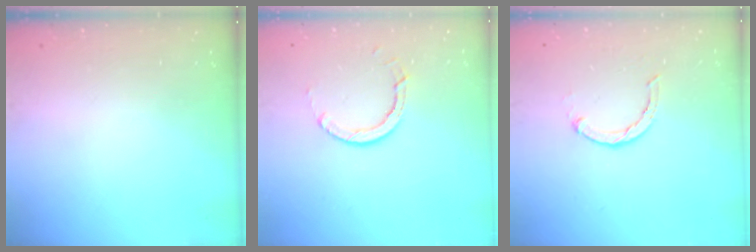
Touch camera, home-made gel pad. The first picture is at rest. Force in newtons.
{"total": 5.6, "press": 5.6, "slide": 0.2}
{"total": 2.4, "press": 2.4, "slide": 0.4}